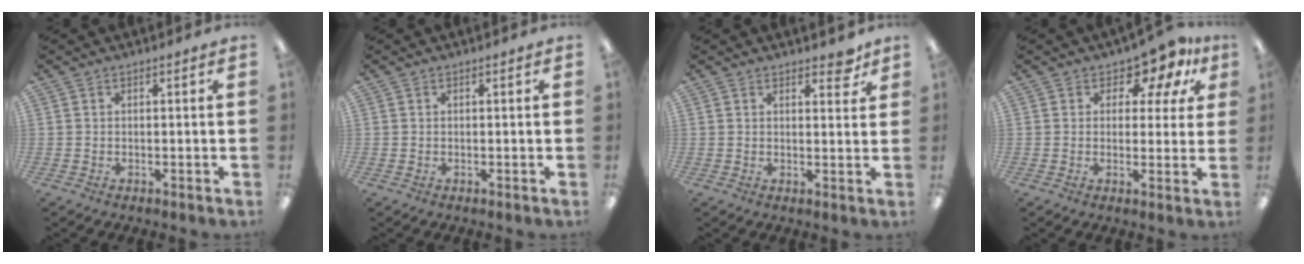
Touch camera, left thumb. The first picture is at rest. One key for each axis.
{"total": 0.0}
{"total": 4.3, "fx": 3.3, "fy": 1.9, "fz": 1.9, "tx": -0.010, "ty": -0.015, "tz": 0.055}
{"total": 7.2, "fx": 4.8, "fy": 4.4, "fz": 3.2, "tx": -0.049, "ty": -0.032, "tz": 0.085}